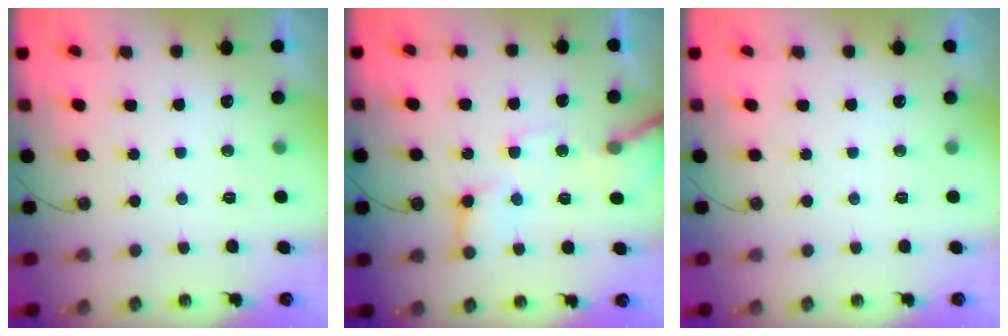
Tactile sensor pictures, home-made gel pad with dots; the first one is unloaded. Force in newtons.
{"total": 11.0, "press": 10.9, "slide": 1.7}
{"total": 0.0}